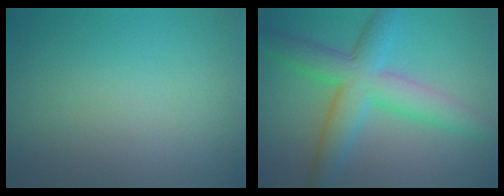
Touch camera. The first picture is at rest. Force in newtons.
{"total": 6.6, "press": 6.6, "slide": 0.1}